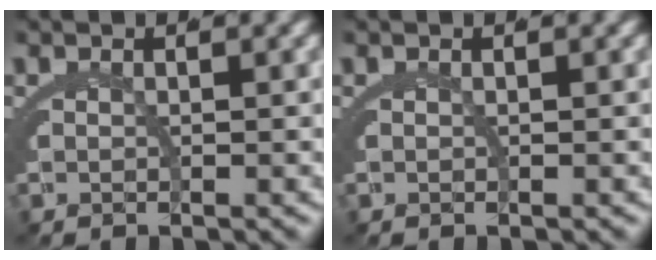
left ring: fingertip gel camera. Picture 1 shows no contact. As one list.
[{"total": 0.0}]